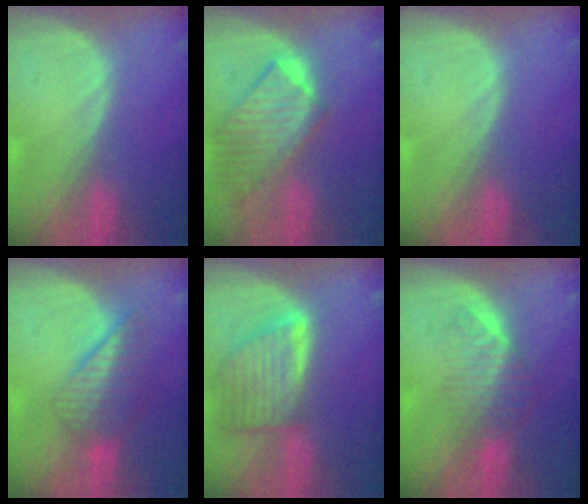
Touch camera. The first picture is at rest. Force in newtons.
{"total": 9.8, "press": 8.6, "slide": 4.7}
{"total": 0.0}
{"total": 6.6, "press": 6.1, "slide": 2.7}
{"total": 8.2, "press": 7.4, "slide": 3.4}
{"total": 6.5, "press": 5.5, "slide": 3.4}